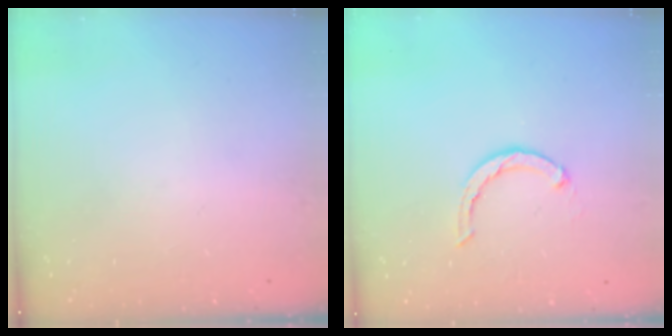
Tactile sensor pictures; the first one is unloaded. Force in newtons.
{"total": 3.1, "press": 3.0, "slide": 0.5}